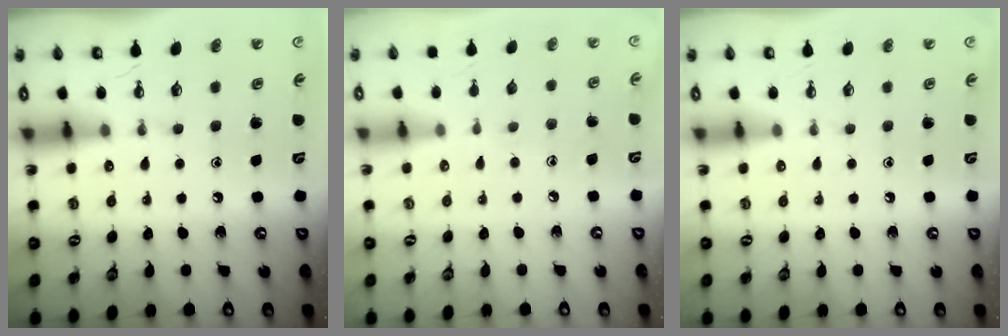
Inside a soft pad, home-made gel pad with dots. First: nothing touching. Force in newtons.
{"total": 5.0, "press": 4.9, "slide": 0.5}
{"total": 0.0}